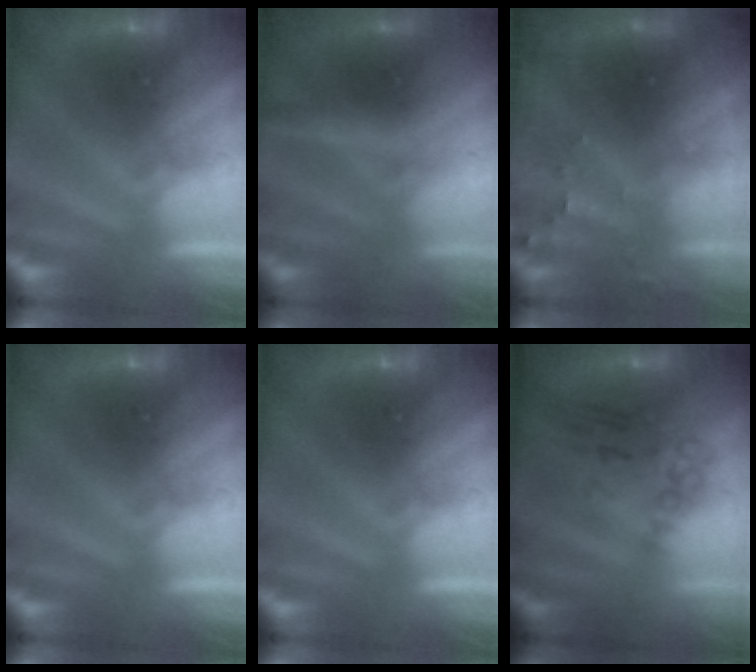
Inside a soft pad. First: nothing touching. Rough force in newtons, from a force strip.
{"total": 2.8}
{"total": 8.0}
{"total": 0.0}
{"total": 0.0}
{"total": 2.6}